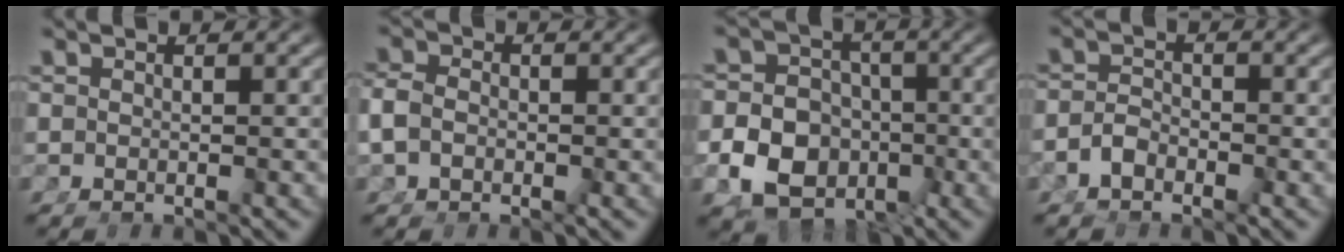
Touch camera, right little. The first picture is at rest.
{"total": 2.1, "force": [-0.6, 1.5, 1.4], "torque": [-0.040, -0.011, -0.003]}
{"total": 13.6, "force": [-3.9, 12.1, 4.9], "torque": [-0.116, -0.058, -0.064]}
{"total": 2.2, "force": [-1.8, 1.0, 0.9], "torque": [-0.017, -0.008, -0.027]}